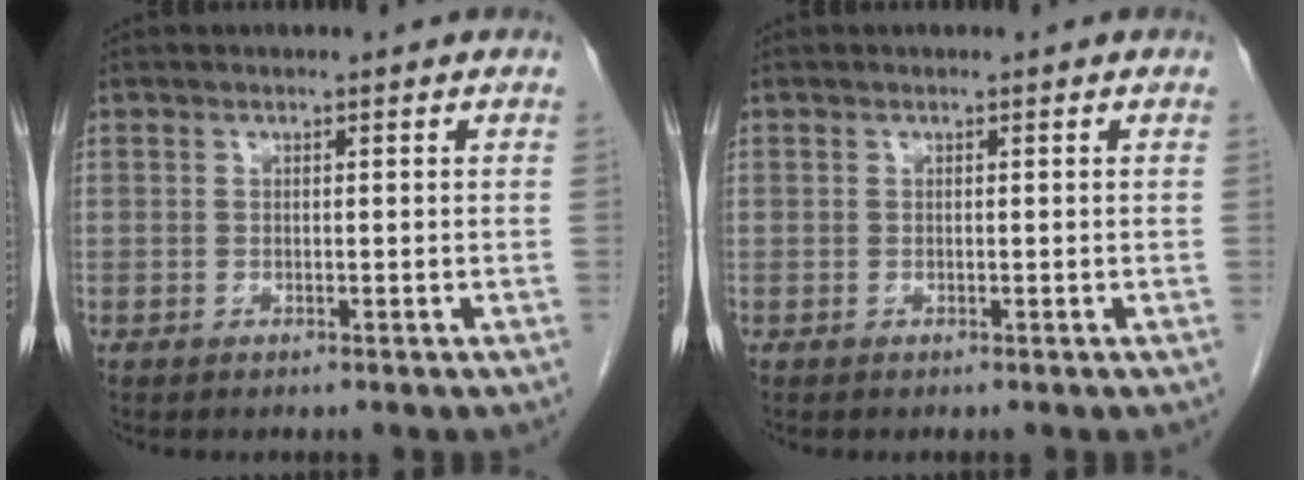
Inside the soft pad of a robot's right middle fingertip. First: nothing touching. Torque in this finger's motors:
{"motor_torque": [0.00, 0.00, 0.00, 0.00]}